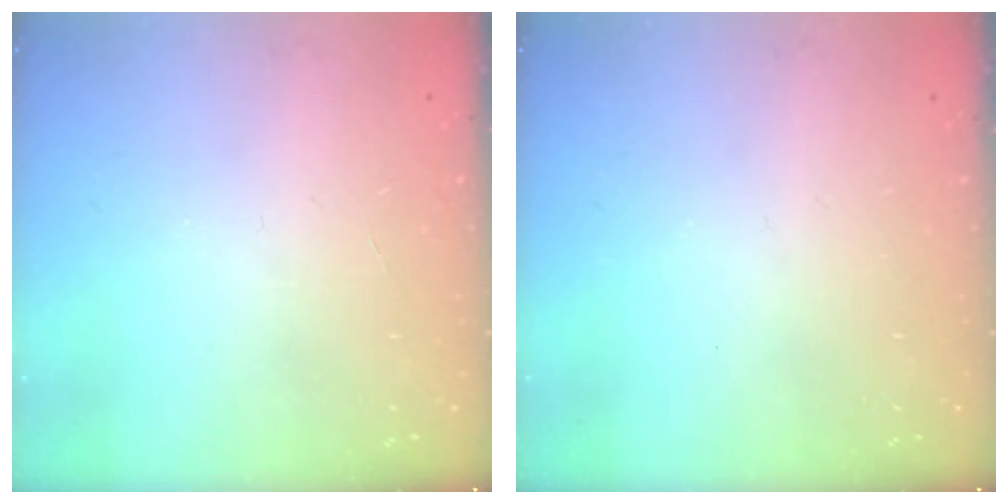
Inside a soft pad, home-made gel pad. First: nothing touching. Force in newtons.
{"total": 0.0}